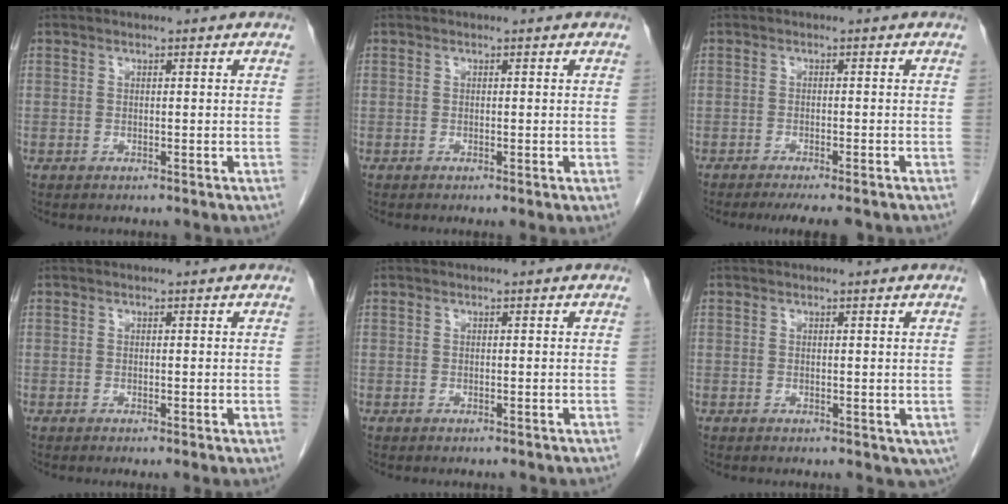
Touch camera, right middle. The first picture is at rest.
{"total": 0.7, "force": [-0.2, 0.0, 0.6], "torque": [-0.012, -0.002, -0.003]}
{"total": 7.3, "force": [-6.1, 0.9, 3.9], "torque": [-0.042, -0.012, -0.085]}
{"total": 0.8, "force": [-0.1, 0.1, 0.8], "torque": [-0.015, -0.003, -0.001]}
{"total": 0.0}
{"total": 2.2, "force": [-0.7, 1.5, 1.5], "torque": [-0.015, -0.003, -0.005]}